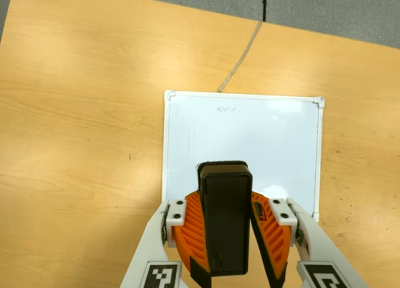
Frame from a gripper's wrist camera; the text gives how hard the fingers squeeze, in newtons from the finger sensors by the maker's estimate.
{"total": 8.7, "left": 9.2, "right": 8.2}